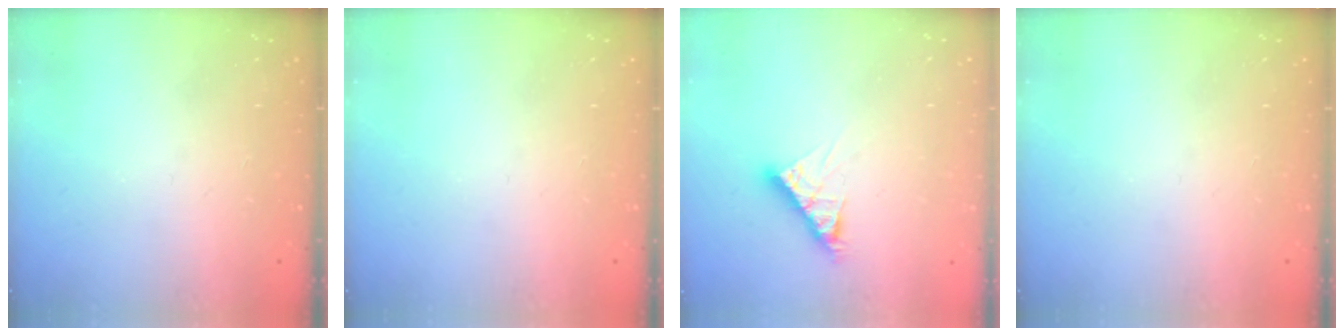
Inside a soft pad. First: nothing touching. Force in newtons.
{"total": 0.0}
{"total": 6.9, "press": 6.9, "slide": 0.6}
{"total": 0.0}